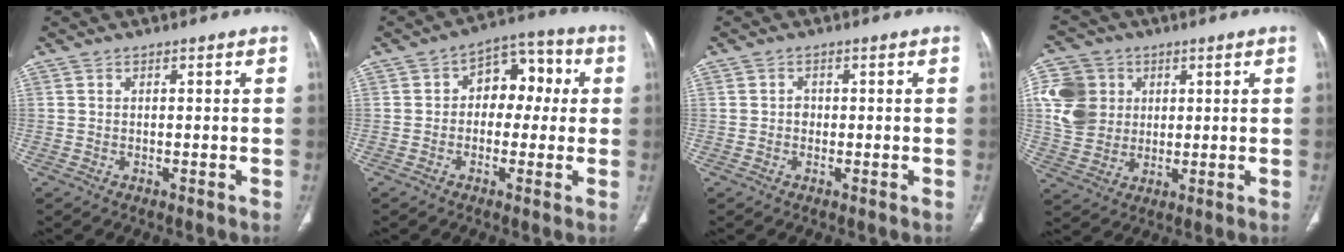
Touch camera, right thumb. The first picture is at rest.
{"total": 9.8, "force": [0.9, 6.8, 7.0], "torque": [-0.053, 0.033, 0.003]}
{"total": 1.4, "force": [-0.1, 1.2, 0.7], "torque": [-0.004, 0.004, -0.003]}
{"total": 12.0, "force": [2.4, 10.4, 5.6], "torque": [-0.101, 0.003, 0.045]}